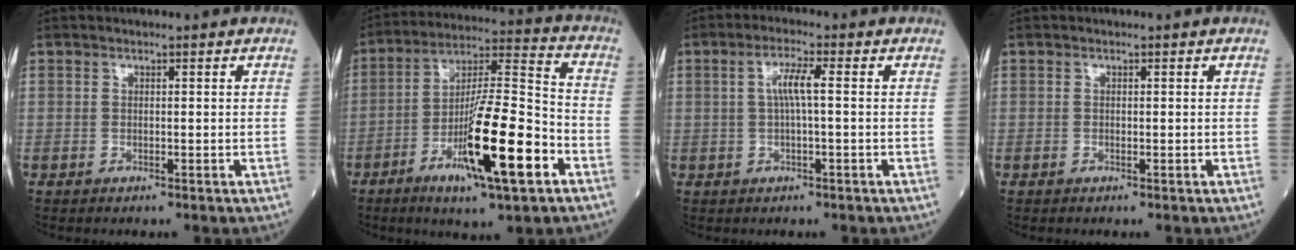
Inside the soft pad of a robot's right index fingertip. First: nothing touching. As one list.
[{"total": 17.0, "force": [-6.9, 1.7, 15.4], "torque": [-0.274, -0.015, -0.115]}, {"total": 3.8, "force": [0.5, 0.2, 3.7], "torque": [-0.075, 0.011, 0.012]}, {"total": 0.0}]